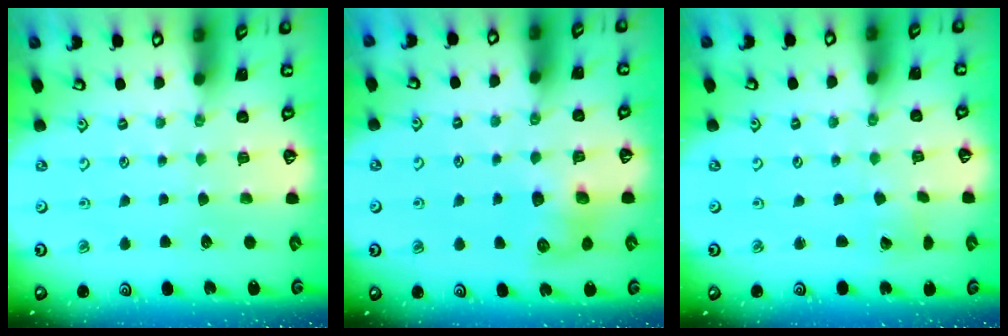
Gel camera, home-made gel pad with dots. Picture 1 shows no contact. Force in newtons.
{"total": 7.8, "press": 7.8, "slide": 0.1}
{"total": 2.1, "press": 2.1, "slide": 0.2}